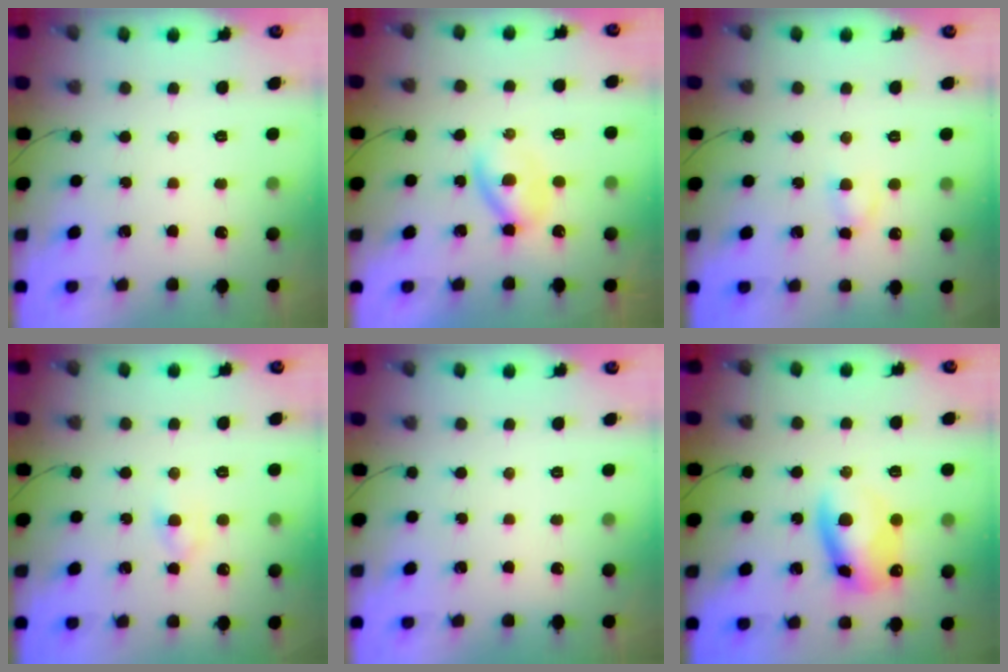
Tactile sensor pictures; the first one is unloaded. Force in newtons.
{"total": 2.8, "press": 2.8, "slide": 0.5}
{"total": 2.8, "press": 2.6, "slide": 1.2}
{"total": 3.7, "press": 3.5, "slide": 1.4}
{"total": 0.0}
{"total": 10.0, "press": 9.9, "slide": 1.5}